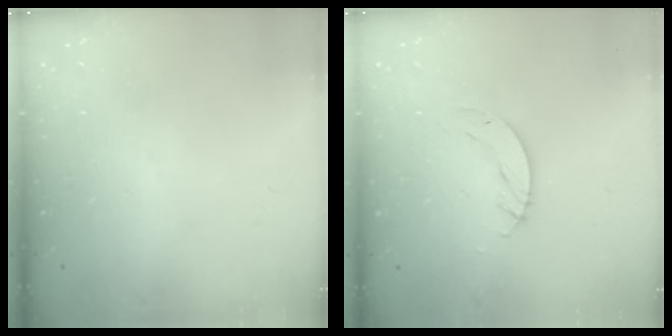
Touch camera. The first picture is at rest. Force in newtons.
{"total": 4.0, "press": 4.0, "slide": 0.3}